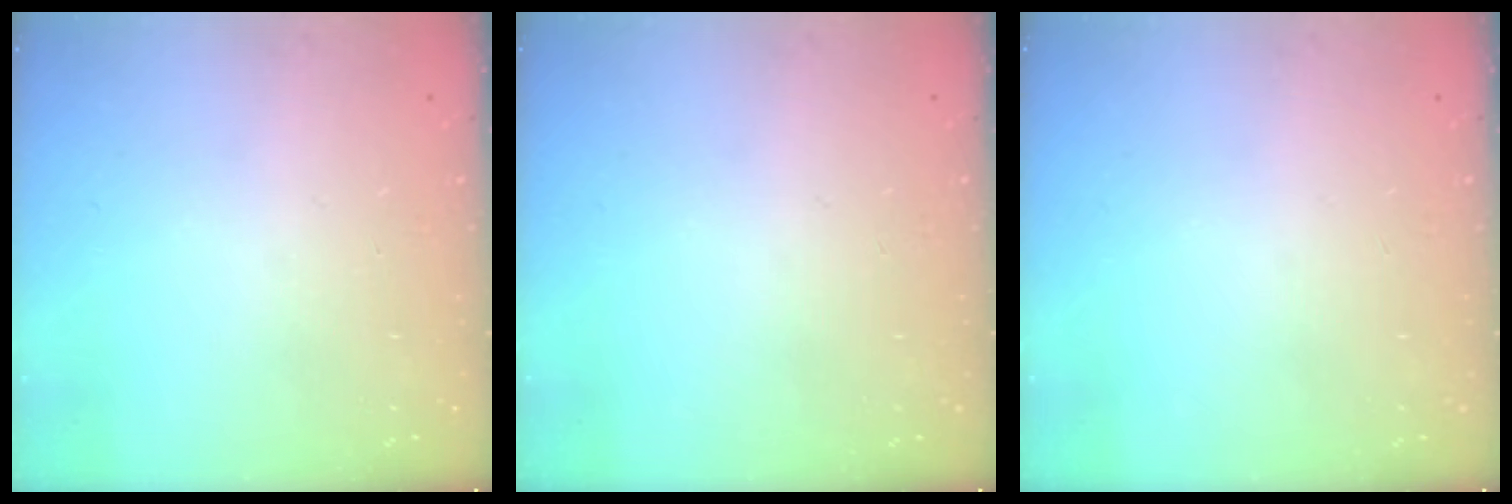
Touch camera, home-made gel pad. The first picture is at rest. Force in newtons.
{"total": 0.0}
{"total": 0.0}